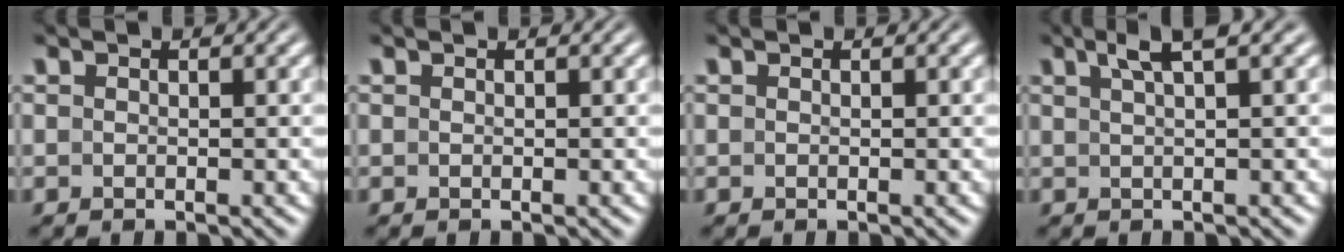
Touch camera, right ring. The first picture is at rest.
{"total": 0.0}
{"total": 0.0}
{"total": 3.2, "force": [2.0, -0.2, 2.4], "torque": [-0.031, 0.015, 0.032]}